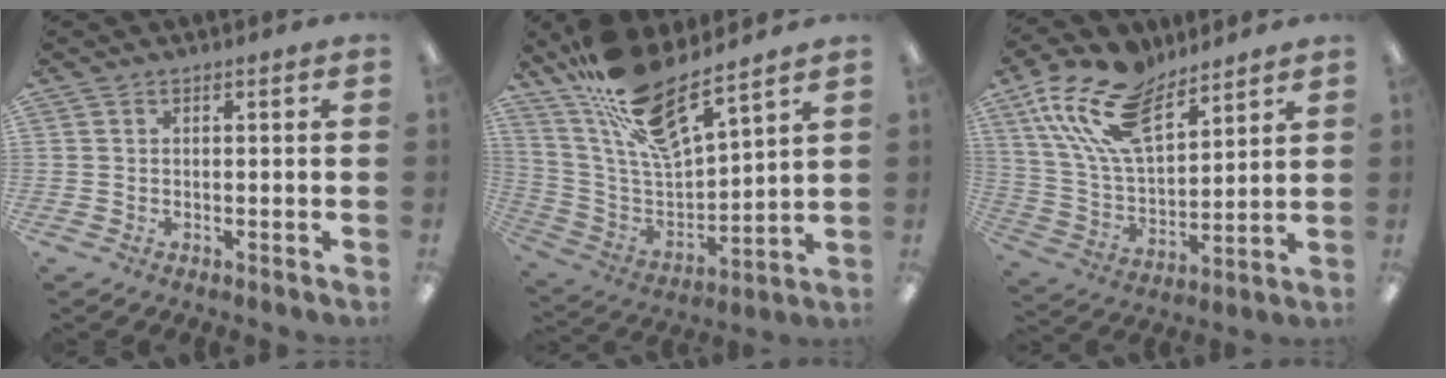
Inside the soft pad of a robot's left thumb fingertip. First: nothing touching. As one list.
[{"total": 16.2, "force": [13.3, 2.9, 8.7], "torque": [-0.186, -0.096, 0.233]}, {"total": 19.3, "force": [12.2, 9.6, 11.5], "torque": [-0.239, -0.050, 0.222]}]